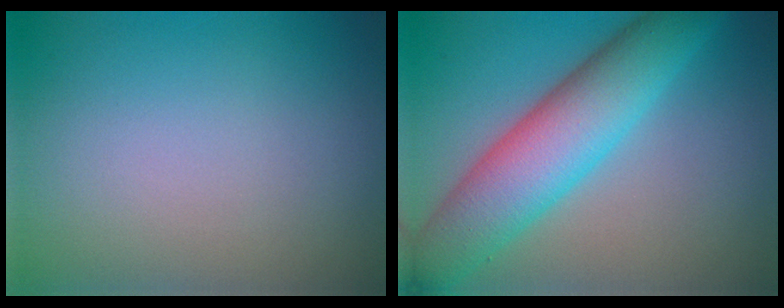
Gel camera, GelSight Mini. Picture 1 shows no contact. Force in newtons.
{"total": 8.3, "press": 8.3, "slide": 0.3}